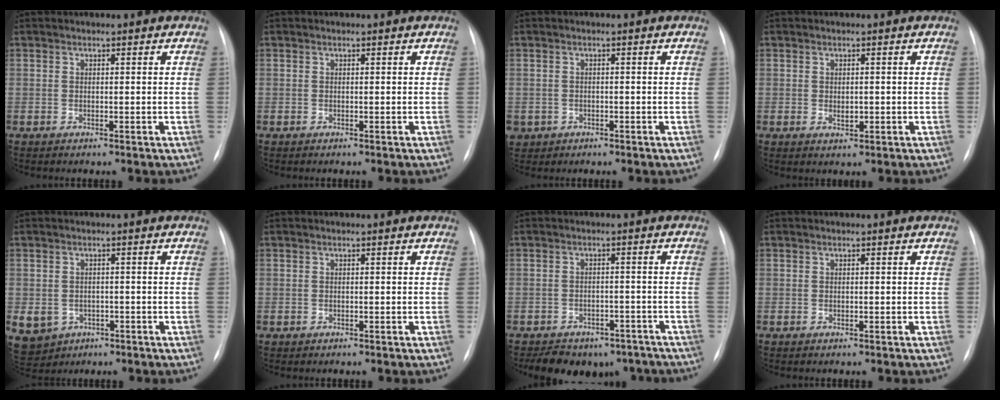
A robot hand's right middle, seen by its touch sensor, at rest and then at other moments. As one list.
[{"total": 0.0}, {"total": 3.6, "force": [-1.7, 3.1, 0.6], "torque": [-0.013, 0.003, -0.024]}, {"total": 1.6, "force": [-0.2, 1.0, 1.3], "torque": [-0.020, -0.002, 0.001]}, {"total": 12.7, "force": [-4.8, 10.9, 4.5], "torque": [-0.141, 0.004, -0.054]}, {"total": 0.0}, {"total": 11.2, "force": [-8.5, 6.3, 3.5], "torque": [-0.041, 0.010, -0.100]}, {"total": 0.0}]